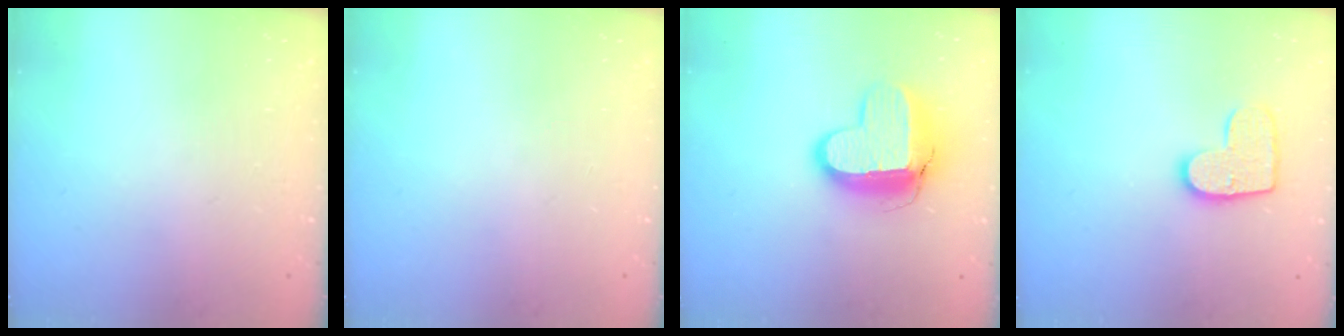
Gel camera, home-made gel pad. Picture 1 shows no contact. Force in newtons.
{"total": 0.0}
{"total": 13.3, "press": 13.3, "slide": 1.0}
{"total": 10.4, "press": 10.4, "slide": 0.5}